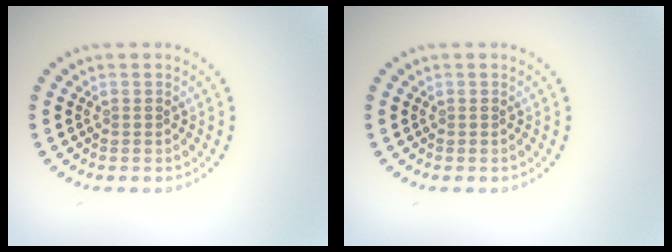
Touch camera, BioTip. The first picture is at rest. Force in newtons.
{"total": 0.0}